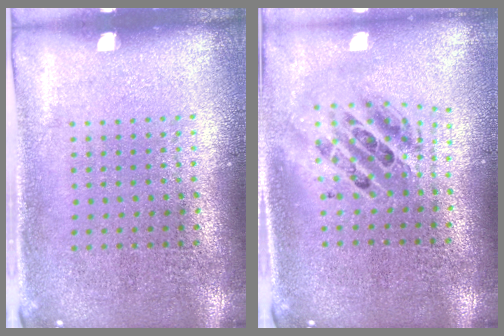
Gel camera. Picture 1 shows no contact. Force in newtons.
{"total": 2.0, "press": 1.6, "slide": 1.2}